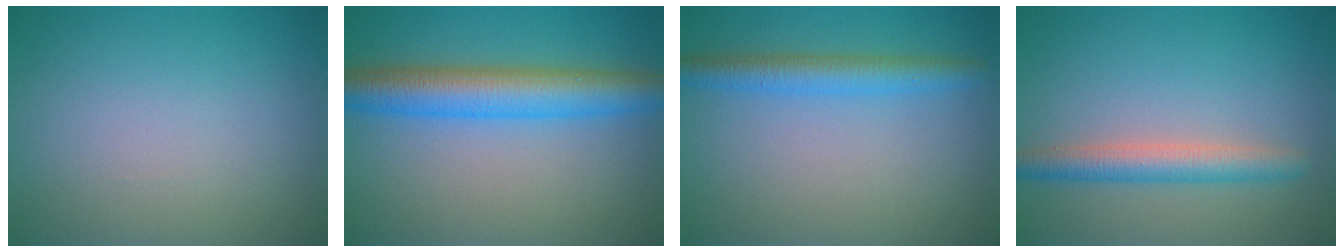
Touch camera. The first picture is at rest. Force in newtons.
{"total": 6.7, "press": 6.7, "slide": 0.1}
{"total": 3.4, "press": 3.4, "slide": 0.2}
{"total": 3.4, "press": 3.4, "slide": 0.1}